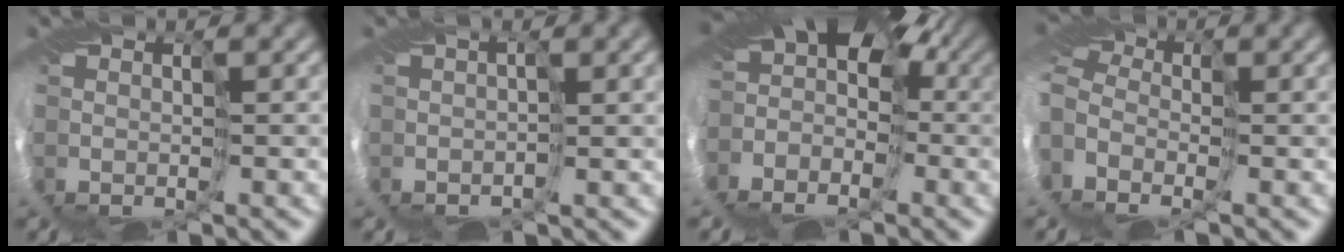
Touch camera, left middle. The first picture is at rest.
{"total": 2.3, "force": [0.9, 1.1, 1.9], "torque": [-0.024, 0.013, 0.012]}
{"total": 11.1, "force": [-3.5, 8.2, 6.6], "torque": [-0.115, 0.009, -0.069]}
{"total": 6.9, "force": [-1.0, 4.6, 5.1], "torque": [-0.109, 0.008, -0.024]}